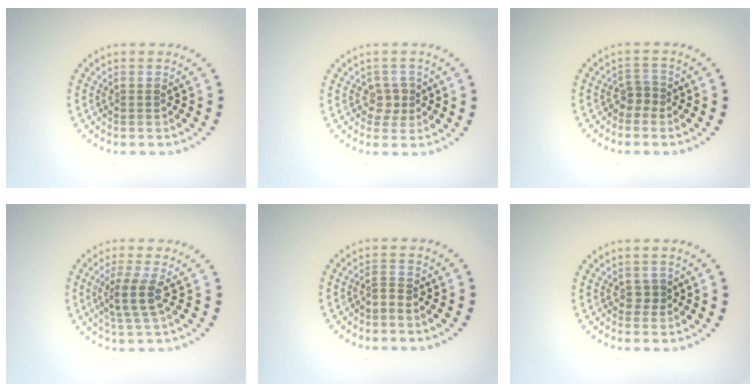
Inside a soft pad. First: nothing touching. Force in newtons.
{"total": 1.8, "press": 1.5, "slide": 0.9}
{"total": 1.4, "press": 1.1, "slide": 0.9}
{"total": 2.8, "press": 2.2, "slide": 1.8}
{"total": 0.9, "press": 0.3, "slide": 0.9}
{"total": 0.8, "press": 0.7, "slide": 0.3}